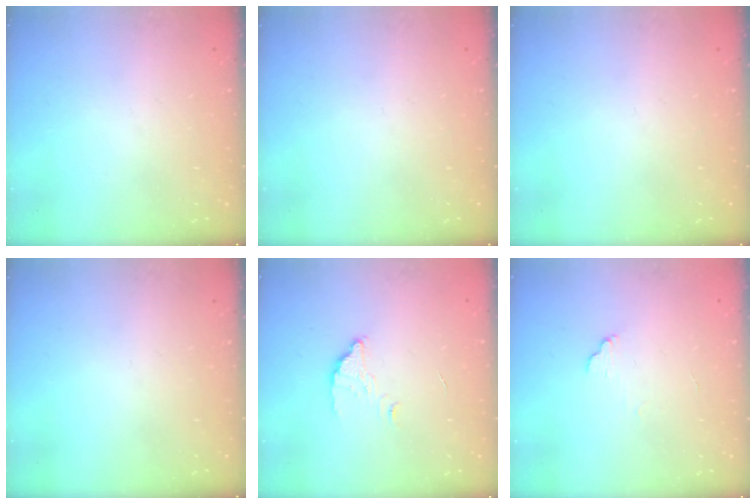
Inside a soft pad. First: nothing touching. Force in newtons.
{"total": 0.0}
{"total": 0.0}
{"total": 0.0}
{"total": 2.6, "press": 2.6, "slide": 0.1}
{"total": 6.2, "press": 6.2, "slide": 0.3}